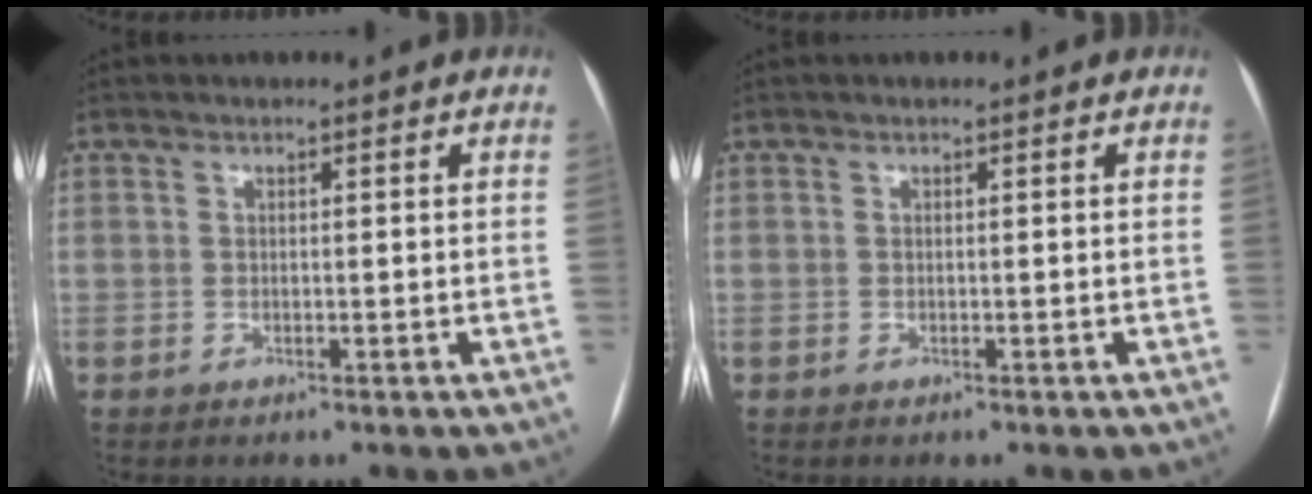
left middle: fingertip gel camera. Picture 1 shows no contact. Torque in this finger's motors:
{"motor_torque": [0.21, -0.23, 0.09, 0.01]}